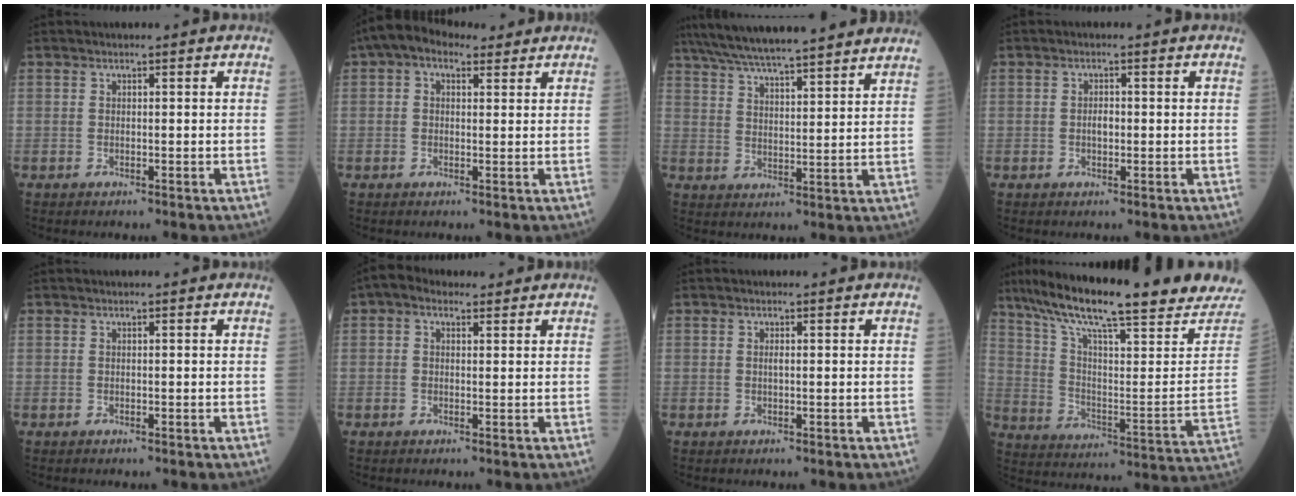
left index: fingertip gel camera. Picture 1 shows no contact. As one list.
[{"total": 5.8, "force": [3.5, 3.3, 3.2], "torque": [-0.062, 0.040, 0.059]}, {"total": 22.3, "force": [19.4, 2.0, 10.7], "torque": [-0.182, 0.038, 0.280]}, {"total": 1.5, "force": [-0.1, 0.7, 1.3], "torque": [-0.024, 0.002, -0.002]}, {"total": 0.0}, {"total": 3.2, "force": [1.9, 2.0, 1.7], "torque": [-0.039, 0.028, 0.033]}, {"total": 0.6, "force": [0.1, 0.1, 0.6], "torque": [-0.015, 0.000, 0.001]}, {"total": 26.8, "force": [21.9, 2.3, 15.2], "torque": [-0.251, -0.036, 0.304]}]